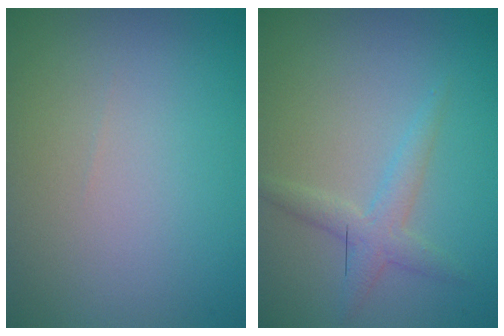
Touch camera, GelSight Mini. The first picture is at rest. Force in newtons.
{"total": 2.1, "press": 2.1, "slide": 0.1}